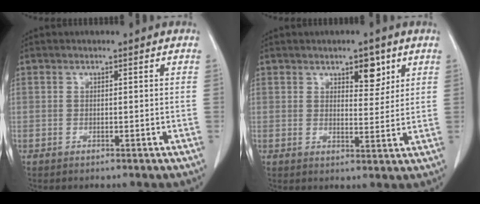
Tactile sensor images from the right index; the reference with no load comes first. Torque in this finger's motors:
{"motor_torque": [0.11, 0.18, 0.05, 0.01]}